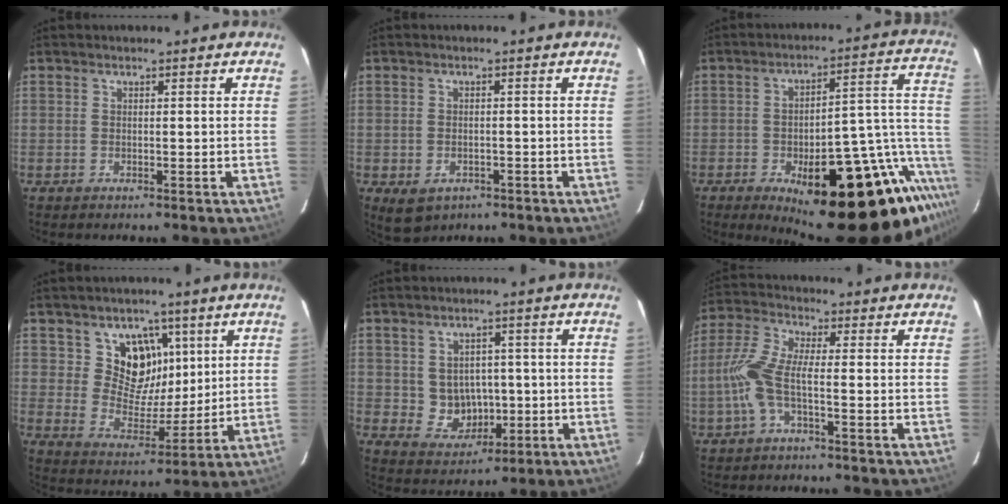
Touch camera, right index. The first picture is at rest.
{"total": 5.0, "force": [-2.4, 3.7, 2.4], "torque": [-0.048, -0.007, -0.023]}
{"total": 28.9, "force": [-16.3, 9.1, 22.1], "torque": [-0.265, 0.018, -0.216]}
{"total": 10.1, "force": [4.6, 8.2, 3.5], "torque": [-0.054, -0.014, 0.085]}
{"total": 6.6, "force": [-0.3, 6.1, 2.5], "torque": [-0.055, 0.010, 0.015]}
{"total": 7.1, "force": [-2.3, 1.3, 6.6], "torque": [-0.162, 0.007, -0.046]}